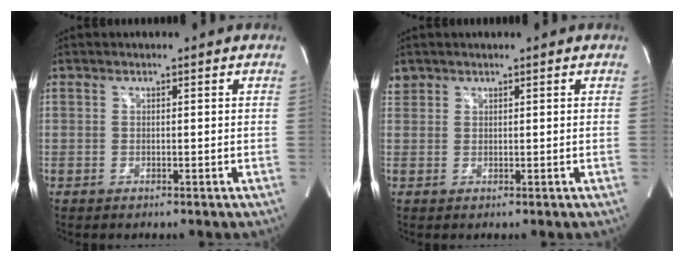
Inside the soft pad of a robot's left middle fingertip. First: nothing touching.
{"total": 1.5, "force": [1.2, 0.8, -0.1], "torque": [0.004, 0.013, 0.023]}